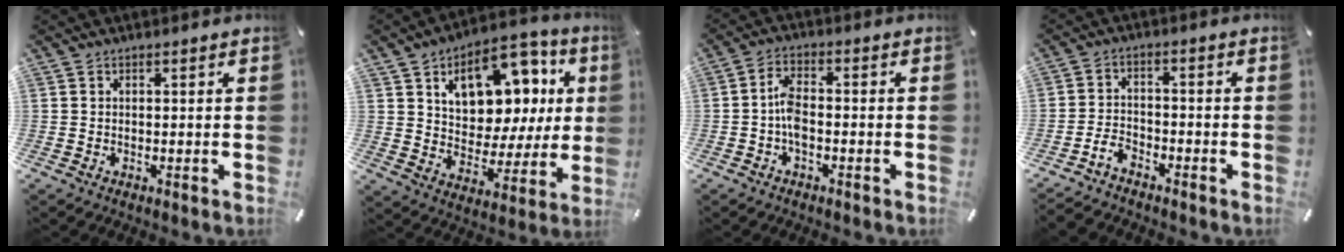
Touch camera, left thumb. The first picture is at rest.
{"total": 14.6, "force": [6.9, 10.1, 8.1], "torque": [-0.114, -0.045, 0.121]}
{"total": 5.2, "force": [-1.4, 2.6, 4.2], "torque": [-0.085, 0.009, -0.028]}
{"total": 4.6, "force": [-3.6, 2.3, 1.7], "torque": [-0.048, 0.015, -0.073]}